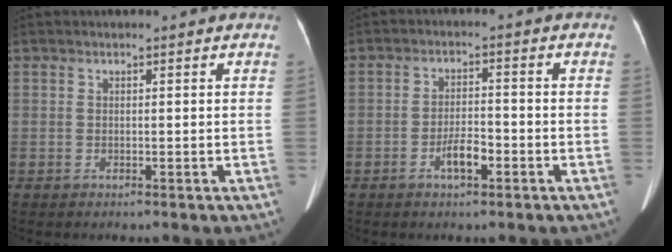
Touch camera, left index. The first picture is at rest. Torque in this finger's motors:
{"motor_torque": [0.46, 0.19, 0.21, 0.07]}